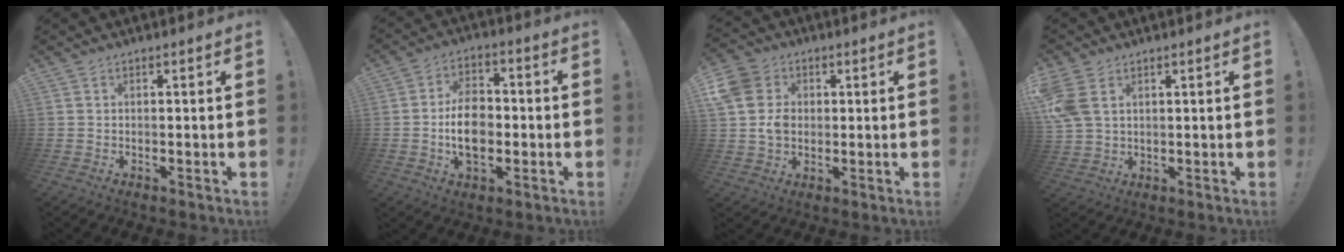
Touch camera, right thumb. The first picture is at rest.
{"total": 11.6, "force": [-1.6, 7.8, 8.4], "torque": [-0.153, 0.009, -0.029]}
{"total": 9.8, "force": [1.3, 8.6, 4.6], "torque": [-0.082, -0.008, 0.025]}
{"total": 7.7, "force": [3.0, 5.1, 4.9], "torque": [-0.108, -0.006, 0.063]}